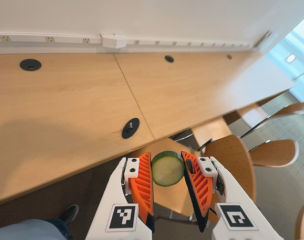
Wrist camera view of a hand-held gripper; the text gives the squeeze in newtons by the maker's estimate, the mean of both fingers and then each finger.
{"total": 8.7, "left": 8.9, "right": 8.6}